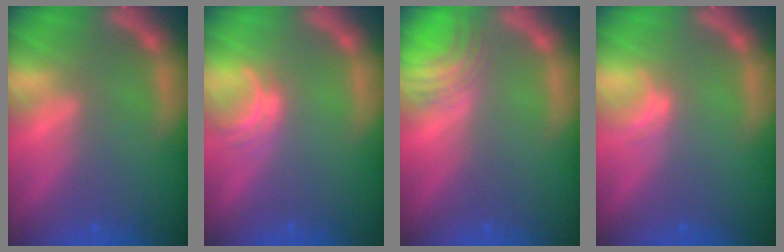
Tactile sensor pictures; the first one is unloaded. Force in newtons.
{"total": 2.0}
{"total": 3.9}
{"total": 1.0}